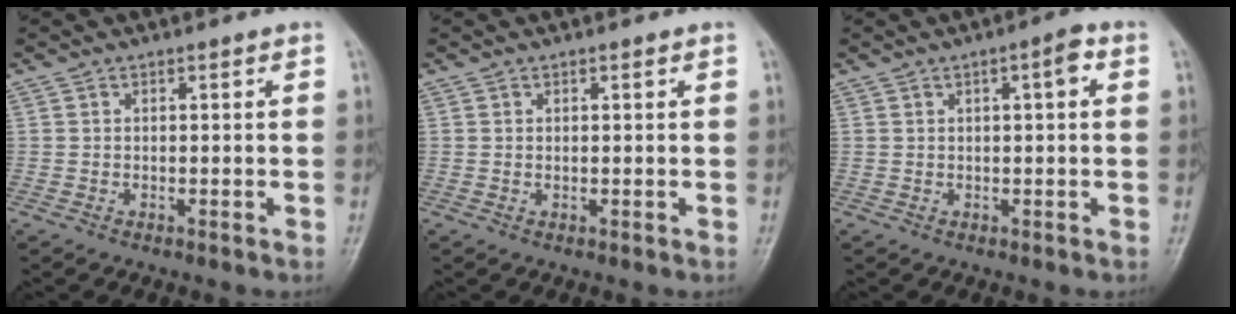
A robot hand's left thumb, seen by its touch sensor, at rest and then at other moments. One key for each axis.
{"total": 0.6, "fx": 0.3, "fy": 0.2, "fz": 0.4, "tx": -0.006, "ty": -0.001, "tz": 0.005}
{"total": 3.3, "fx": 0.9, "fy": 0.9, "fz": 3.0, "tx": -0.044, "ty": 0.007, "tz": 0.011}